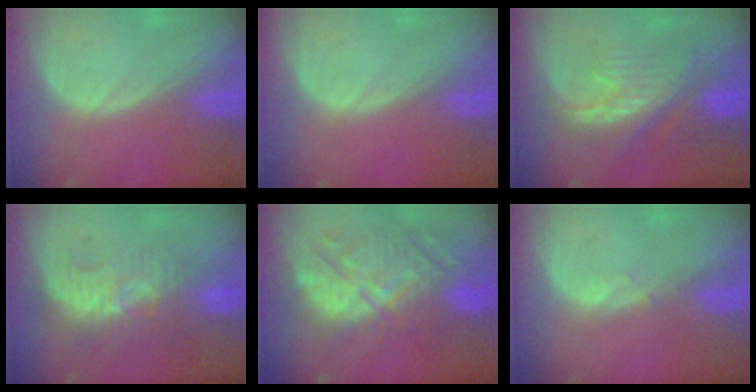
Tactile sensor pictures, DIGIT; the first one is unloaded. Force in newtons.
{"total": 0.0}
{"total": 9.2, "press": 8.7, "slide": 3.2}
{"total": 8.6, "press": 8.1, "slide": 2.9}
{"total": 11.9, "press": 11.5, "slide": 3.0}
{"total": 0.7, "press": 0.7, "slide": 0.2}